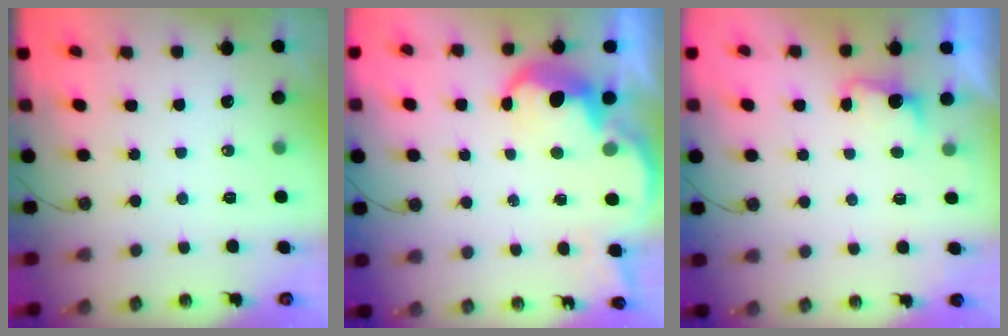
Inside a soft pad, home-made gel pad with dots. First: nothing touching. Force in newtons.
{"total": 7.3, "press": 7.3, "slide": 0.6}
{"total": 1.9, "press": 1.7, "slide": 0.8}